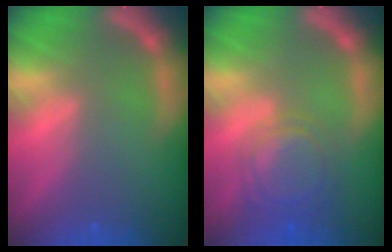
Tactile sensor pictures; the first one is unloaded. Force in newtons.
{"total": 5.6}